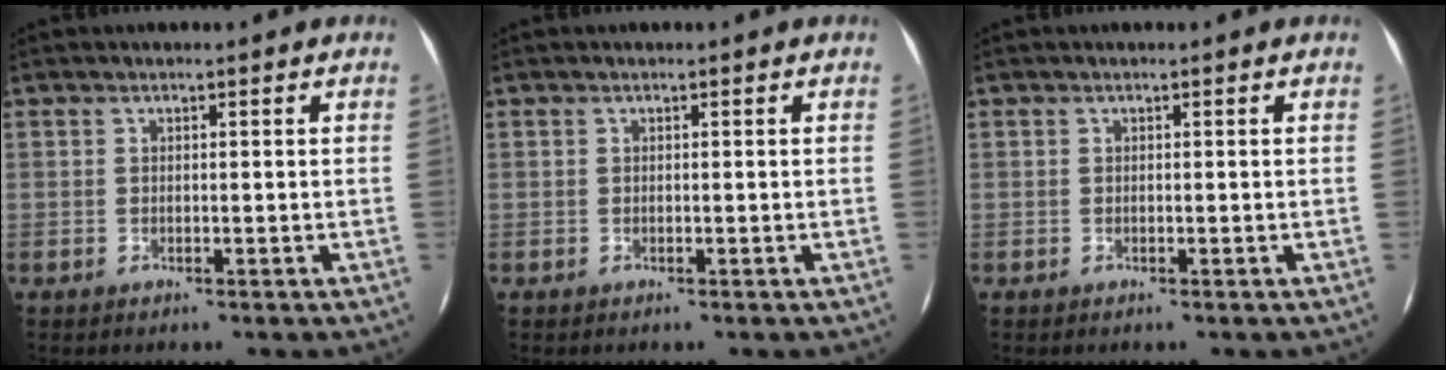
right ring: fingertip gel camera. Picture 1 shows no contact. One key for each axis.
{"total": 0.0}
{"total": 0.0}